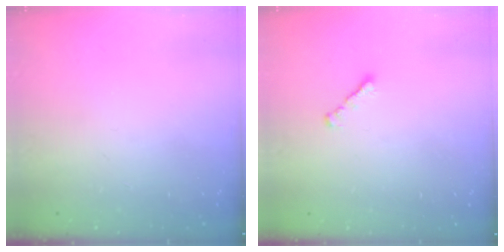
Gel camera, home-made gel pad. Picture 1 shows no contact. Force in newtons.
{"total": 1.8, "press": 1.7, "slide": 0.6}